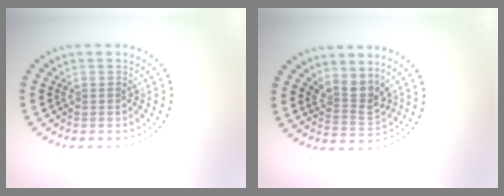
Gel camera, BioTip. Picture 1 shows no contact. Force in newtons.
{"total": 2.7, "press": 2.0, "slide": 1.9}